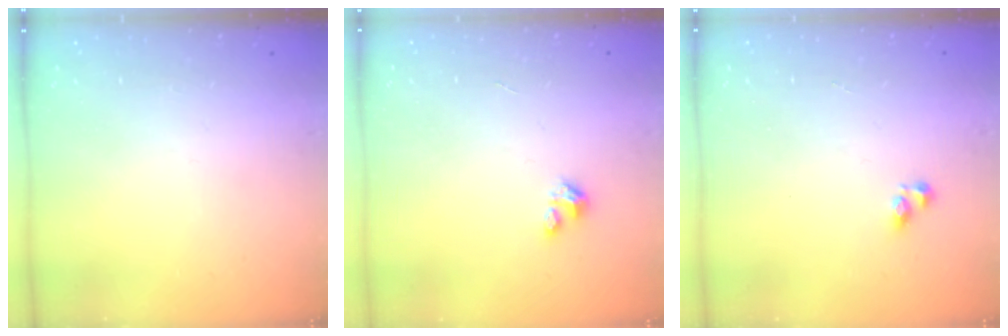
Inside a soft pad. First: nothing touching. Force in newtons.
{"total": 2.4, "press": 2.4, "slide": 0.2}
{"total": 2.6, "press": 2.5, "slide": 0.6}